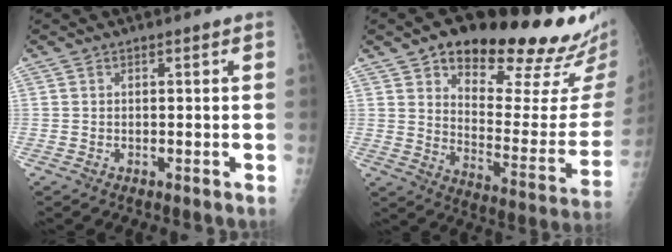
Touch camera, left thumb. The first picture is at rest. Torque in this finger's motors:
{"motor_torque": [0.70, 0.62, 0.92, -1.83, 0.12]}